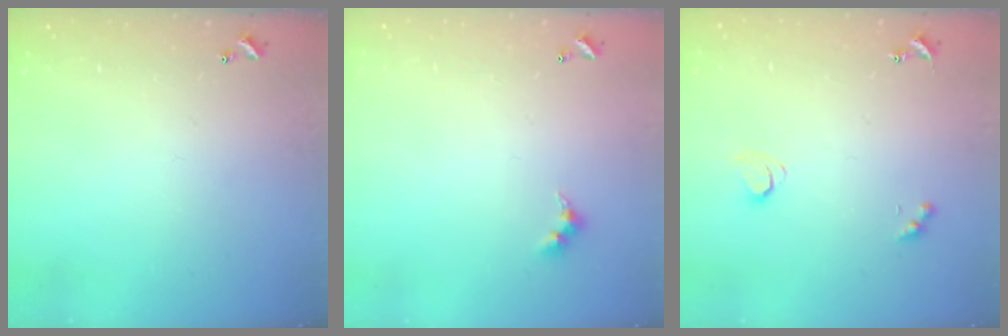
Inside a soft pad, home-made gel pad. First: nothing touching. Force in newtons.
{"total": 3.0, "press": 2.9, "slide": 0.5}
{"total": 1.7, "press": 1.7, "slide": 0.3}